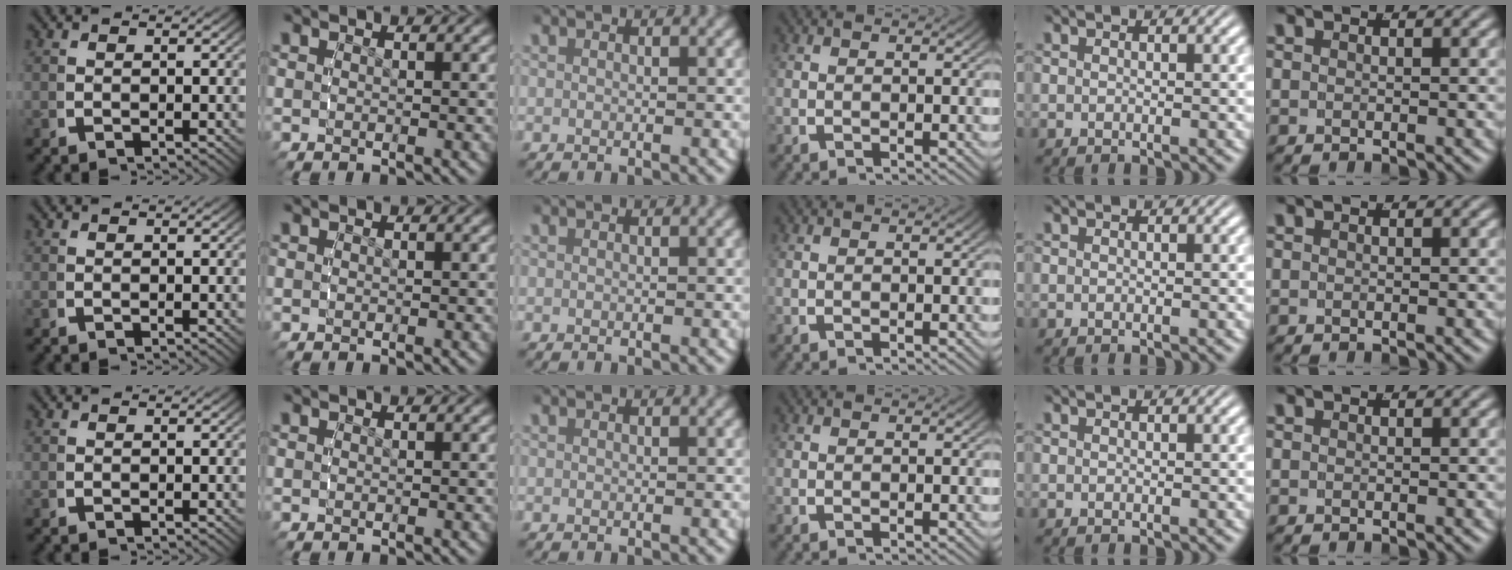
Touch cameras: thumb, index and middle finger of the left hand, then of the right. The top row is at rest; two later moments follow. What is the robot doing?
{"motion": "reach", "object": "string"}